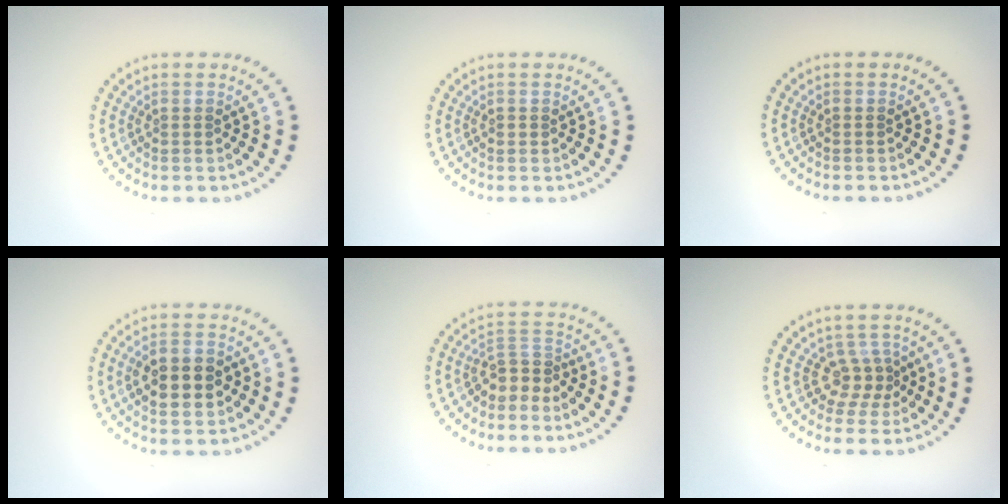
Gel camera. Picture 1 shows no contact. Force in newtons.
{"total": 0.6, "press": 0.6, "slide": 0.1}
{"total": 0.0}
{"total": 4.6, "press": 4.6, "slide": 0.3}
{"total": 2.4, "press": 1.7, "slide": 1.7}
{"total": 2.3, "press": 1.6, "slide": 1.7}